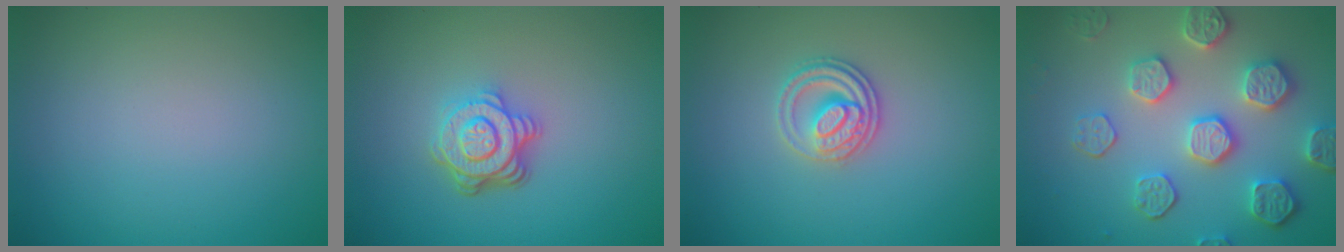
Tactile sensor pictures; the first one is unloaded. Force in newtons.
{"total": 4.6, "press": 3.4, "slide": 3.0}
{"total": 2.7, "press": 2.5, "slide": 0.9}
{"total": 5.6, "press": 5.0, "slide": 2.5}